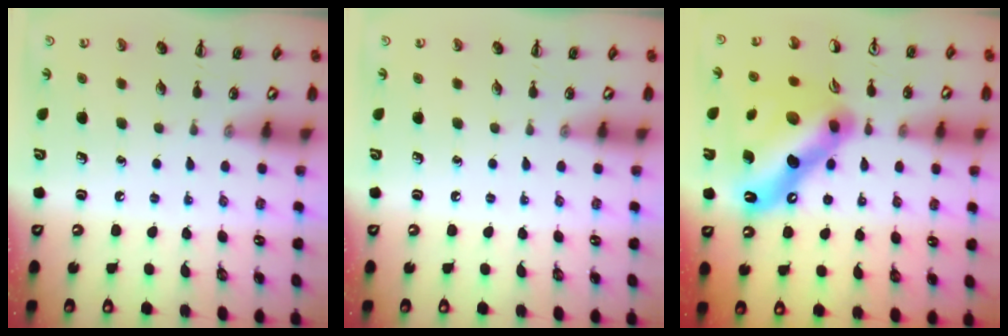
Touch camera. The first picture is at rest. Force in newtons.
{"total": 0.0}
{"total": 17.6, "press": 17.6, "slide": 0.1}